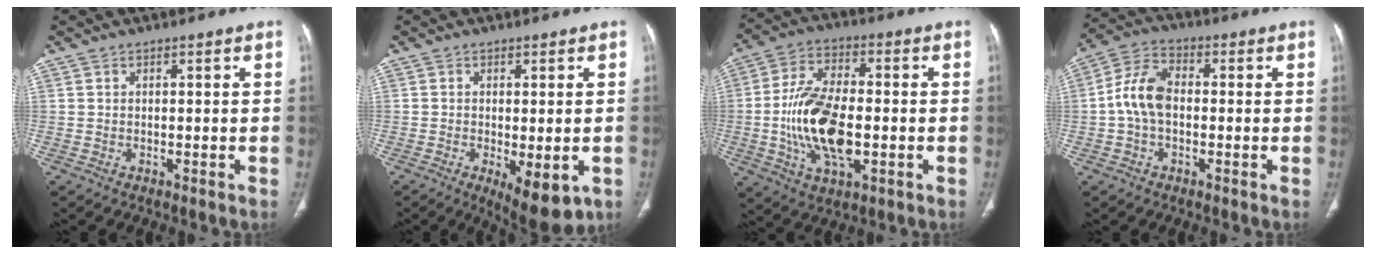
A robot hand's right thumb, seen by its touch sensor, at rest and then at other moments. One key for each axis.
{"total": 8.9, "fx": -3.1, "fy": 3.5, "fz": 7.6, "tx": -0.101, "ty": -0.014, "tz": -0.037}
{"total": 16.4, "fx": -2.4, "fy": 8.2, "fz": 14.0, "tx": -0.270, "ty": 0.009, "tz": -0.043}
{"total": 8.4, "fx": -0.6, "fy": 5.4, "fz": 6.4, "tx": -0.121, "ty": 0.027, "tz": -0.021}